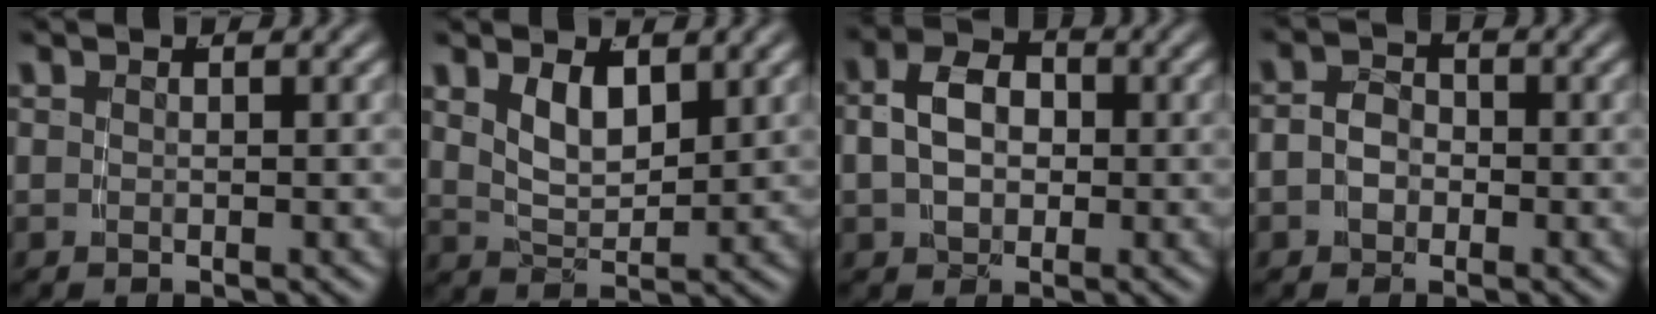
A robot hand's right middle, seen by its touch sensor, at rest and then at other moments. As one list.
[{"total": 3.4, "force": [1.4, 1.7, 2.5], "torque": [-0.050, -0.013, 0.032]}, {"total": 5.0, "force": [0.1, 3.7, 3.5], "torque": [-0.062, -0.008, 0.005]}, {"total": 3.6, "force": [-0.9, 3.0, 1.7], "torque": [-0.042, -0.016, -0.013]}]